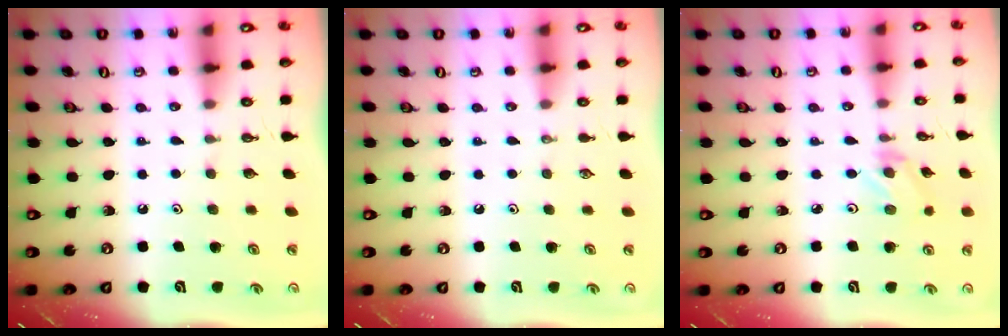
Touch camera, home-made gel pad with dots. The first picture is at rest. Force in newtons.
{"total": 0.0}
{"total": 2.1, "press": 2.0, "slide": 0.4}